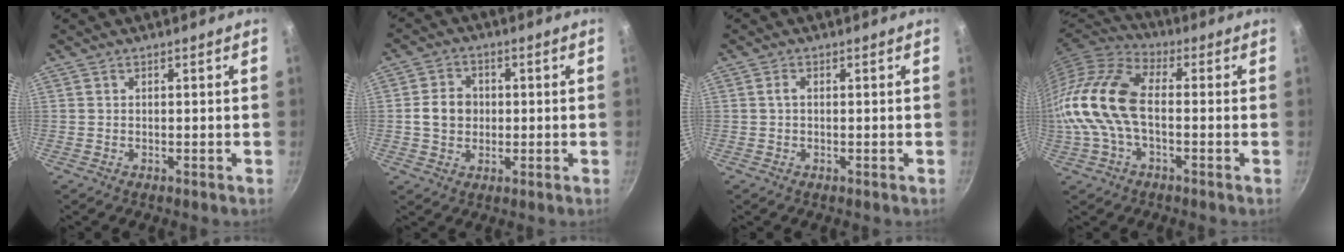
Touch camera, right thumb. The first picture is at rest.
{"total": 6.3, "force": [0.0, 5.4, 3.3], "torque": [-0.035, 0.010, -0.006]}
{"total": 1.1, "force": [0.0, 0.5, 0.9], "torque": [-0.024, 0.004, 0.000]}
{"total": 15.4, "force": [-1.3, 8.6, 12.7], "torque": [-0.249, 0.033, -0.042]}